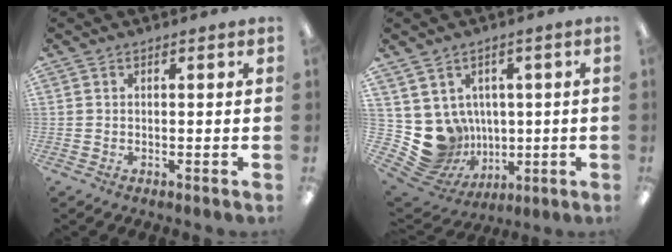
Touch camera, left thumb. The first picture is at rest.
{"total": 11.0, "force": [-0.4, 10.5, 3.3], "torque": [-0.099, -0.022, 0.009]}